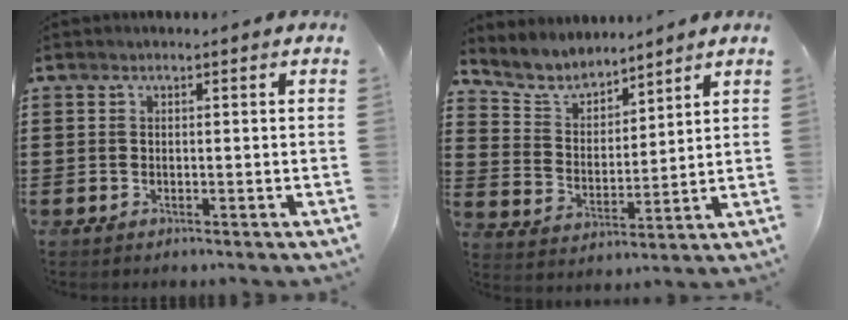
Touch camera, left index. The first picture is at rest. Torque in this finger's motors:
{"motor_torque": [-0.05, -0.11, -0.15, -0.13]}